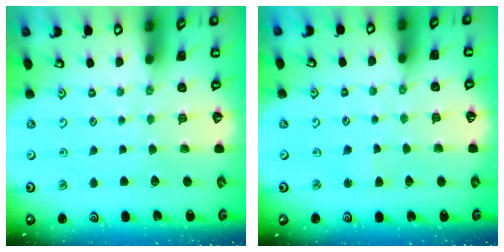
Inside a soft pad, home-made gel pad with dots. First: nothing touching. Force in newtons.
{"total": 1.9, "press": 1.9, "slide": 0.3}